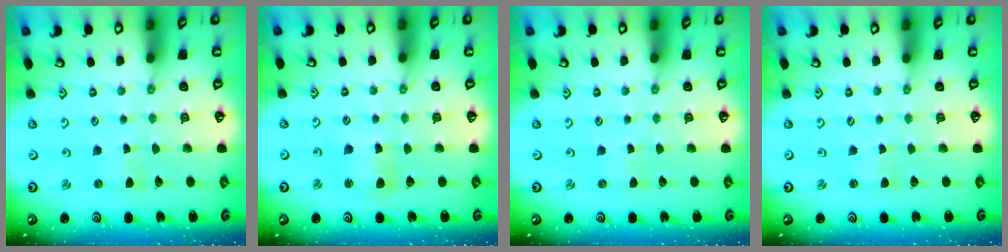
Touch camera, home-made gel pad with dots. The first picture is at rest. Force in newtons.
{"total": 3.4, "press": 3.3, "slide": 0.4}
{"total": 0.0}
{"total": 0.6, "press": 0.6, "slide": 0.0}